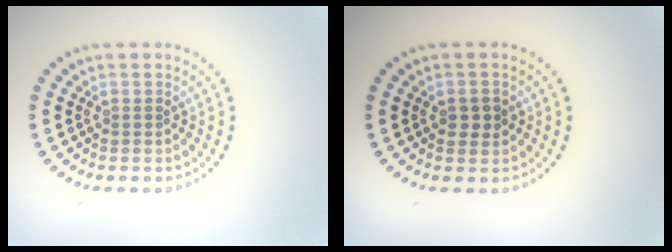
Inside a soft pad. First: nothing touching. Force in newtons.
{"total": 1.5, "press": 1.5, "slide": 0.1}